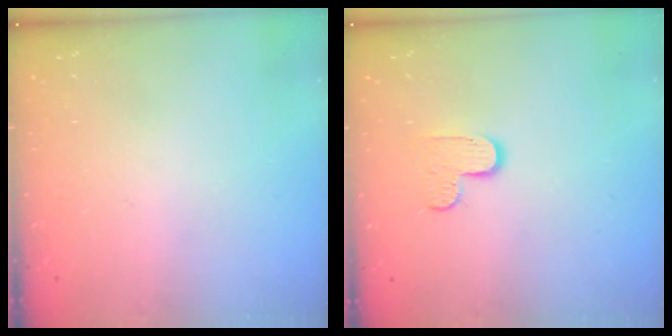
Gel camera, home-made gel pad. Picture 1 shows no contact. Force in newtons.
{"total": 6.2, "press": 6.2, "slide": 0.3}